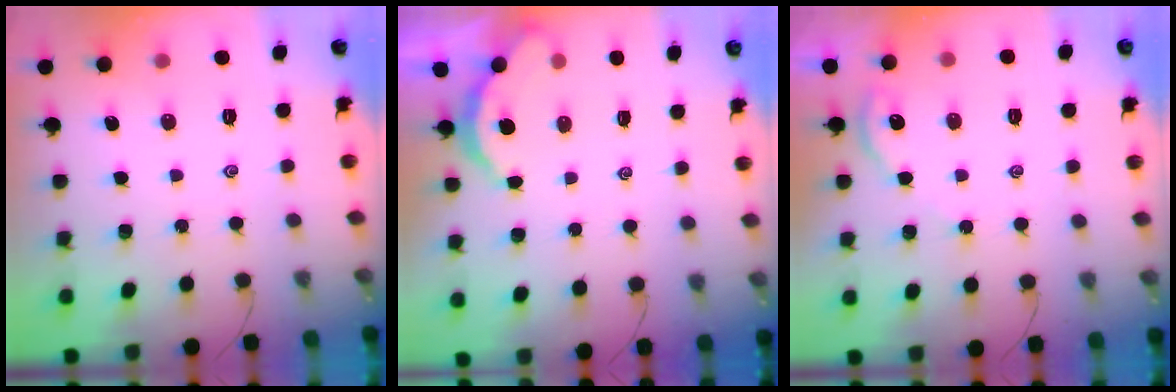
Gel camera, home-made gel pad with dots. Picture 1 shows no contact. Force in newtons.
{"total": 2.3, "press": 2.3, "slide": 0.3}
{"total": 2.7, "press": 2.7, "slide": 0.4}